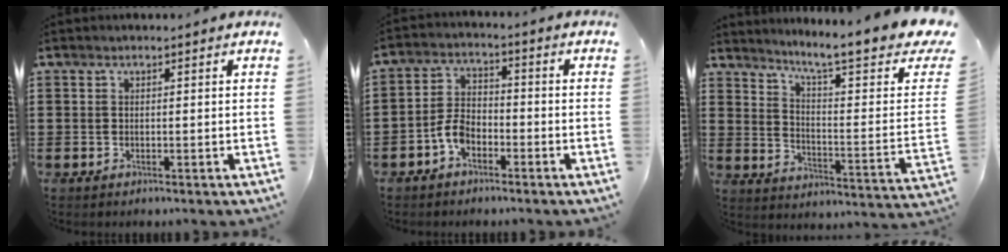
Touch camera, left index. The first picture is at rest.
{"total": 4.8, "force": [-2.6, 2.7, 2.9], "torque": [-0.074, 0.006, -0.056]}
{"total": 8.5, "force": [6.3, 0.1, 5.7], "torque": [-0.110, -0.049, 0.093]}